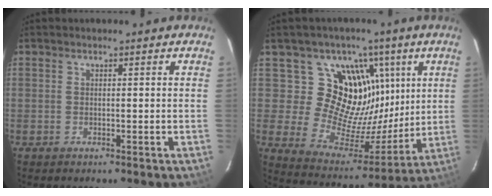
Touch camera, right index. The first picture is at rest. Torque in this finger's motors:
{"motor_torque": [0.79, -0.06, 0.43, 0.05]}